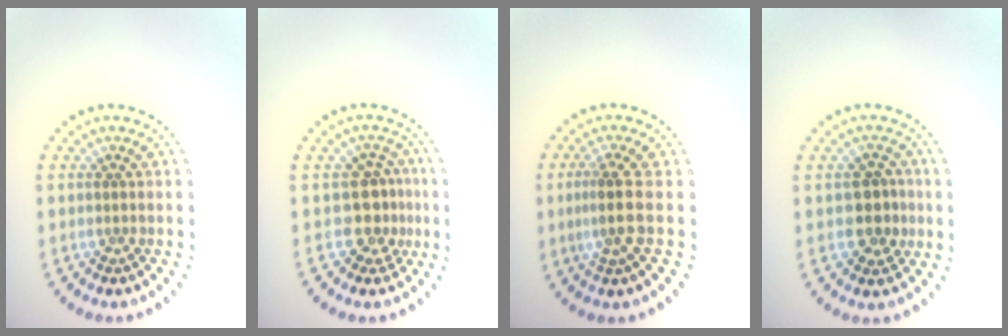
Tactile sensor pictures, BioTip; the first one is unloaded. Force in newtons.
{"total": 2.9, "press": 2.4, "slide": 1.6}
{"total": 2.4, "press": 2.0, "slide": 1.5}
{"total": 2.7, "press": 2.5, "slide": 0.8}